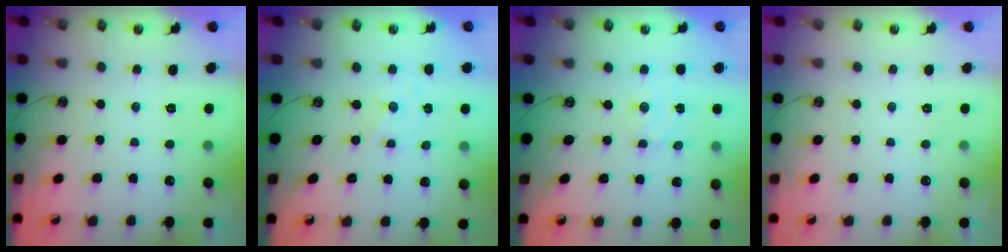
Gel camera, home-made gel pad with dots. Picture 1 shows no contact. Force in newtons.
{"total": 0.0}
{"total": 2.6, "press": 2.6, "slide": 0.6}
{"total": 0.0}